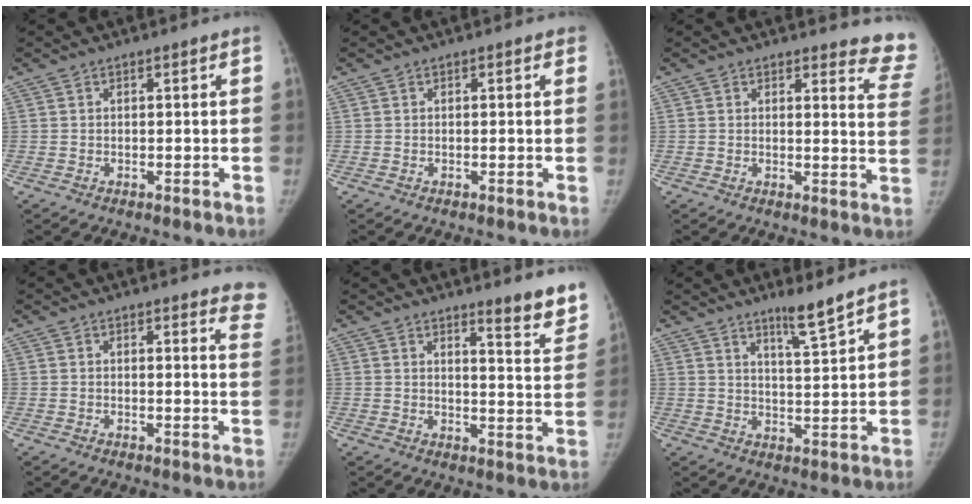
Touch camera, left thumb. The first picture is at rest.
{"total": 0.8, "force": [0.6, 0.4, 0.5], "torque": [0.002, 0.001, 0.002]}
{"total": 10.1, "force": [9.9, 2.0, 0.6], "torque": [0.040, -0.106, 0.068]}
{"total": 7.3, "force": [6.7, 1.7, 2.2], "torque": [0.012, -0.041, 0.042]}
{"total": 9.0, "force": [7.2, 1.3, 5.3], "torque": [-0.041, -0.058, 0.086]}
{"total": 6.0, "force": [4.8, -0.1, 3.6], "torque": [-0.053, -0.045, 0.084]}